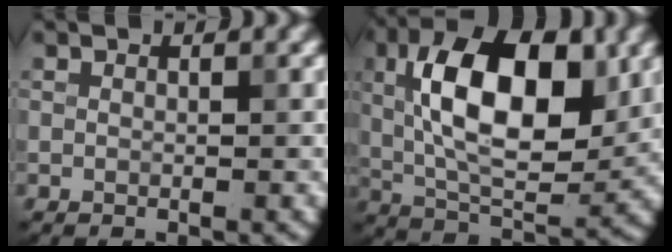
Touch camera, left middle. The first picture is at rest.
{"total": 11.8, "force": [2.2, 5.5, 10.2], "torque": [-0.165, 0.014, 0.031]}